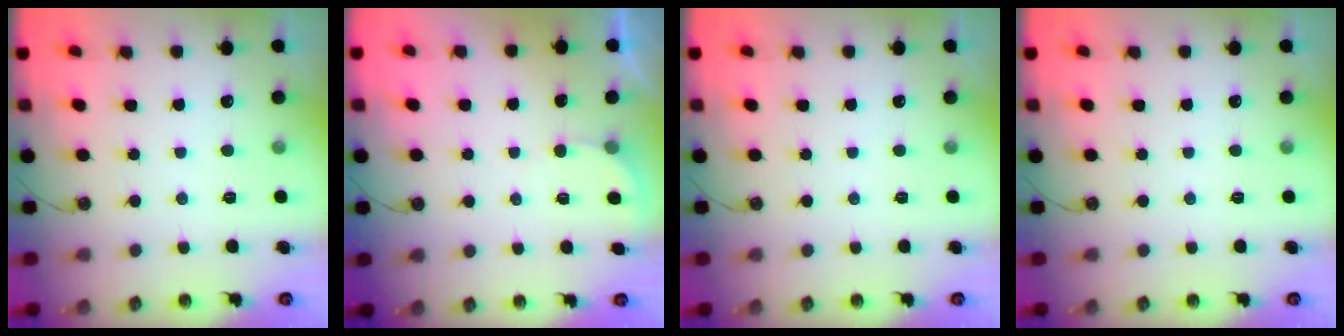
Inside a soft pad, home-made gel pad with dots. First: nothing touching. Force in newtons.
{"total": 1.4, "press": 1.4, "slide": 0.1}
{"total": 0.0}
{"total": 0.0}